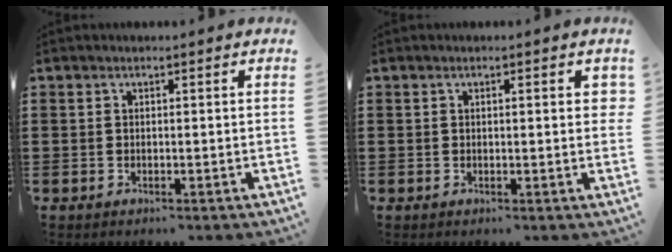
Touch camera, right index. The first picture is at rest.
{"total": 1.3, "force": [0.3, 0.3, 1.3], "torque": [-0.025, 0.003, 0.004]}